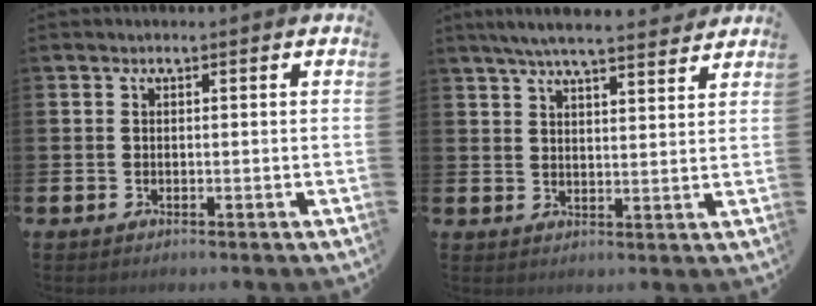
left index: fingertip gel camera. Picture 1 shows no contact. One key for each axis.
{"total": 6.0, "fx": 5.7, "fy": 0.4, "fz": 1.9, "tx": -0.047, "ty": -0.025, "tz": 0.101}